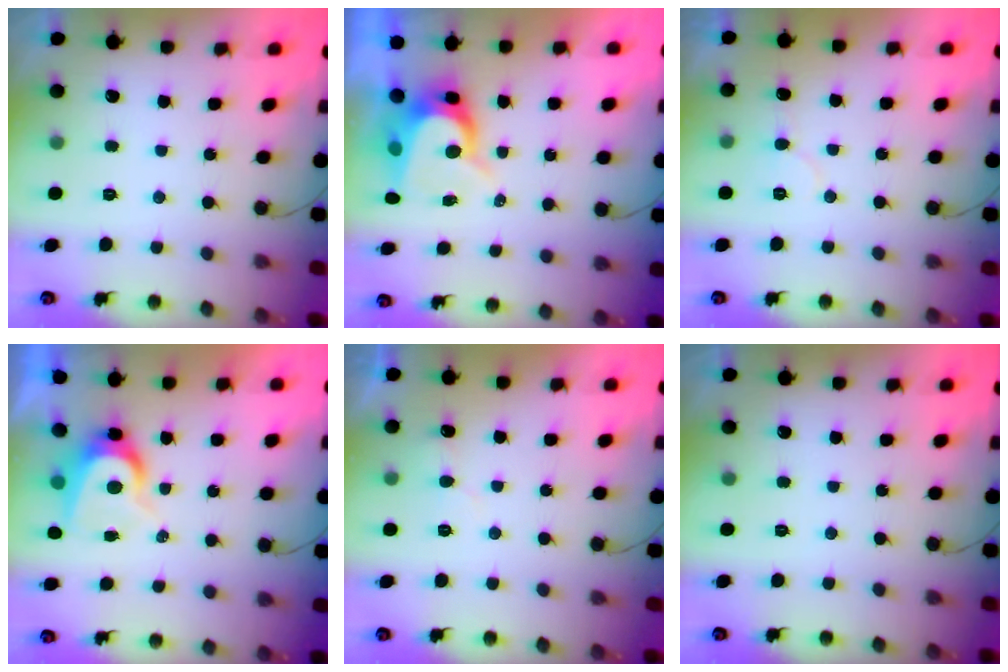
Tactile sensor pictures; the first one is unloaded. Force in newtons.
{"total": 8.2, "press": 8.2, "slide": 0.5}
{"total": 6.1, "press": 6.1, "slide": 0.5}
{"total": 7.2, "press": 7.2, "slide": 0.5}
{"total": 5.2, "press": 5.2, "slide": 0.4}
{"total": 0.0}